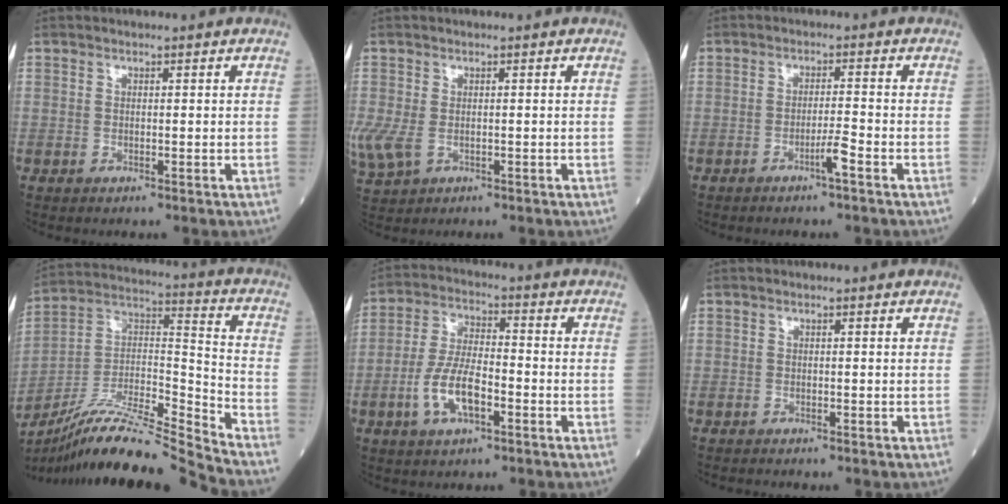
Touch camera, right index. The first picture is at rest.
{"total": 7.6, "force": [-2.1, 5.2, 5.1], "torque": [-0.151, -0.013, -0.030]}
{"total": 2.7, "force": [-1.7, -0.4, 2.1], "torque": [-0.034, -0.001, -0.031]}
{"total": 19.0, "force": [-17.2, -1.4, 8.0], "torque": [-0.156, 0.019, -0.313]}
{"total": 8.7, "force": [-3.2, 3.1, 7.4], "torque": [-0.154, 0.004, -0.061]}
{"total": 0.8, "force": [-0.8, 0.1, 0.1], "torque": [-0.006, -0.001, -0.013]}